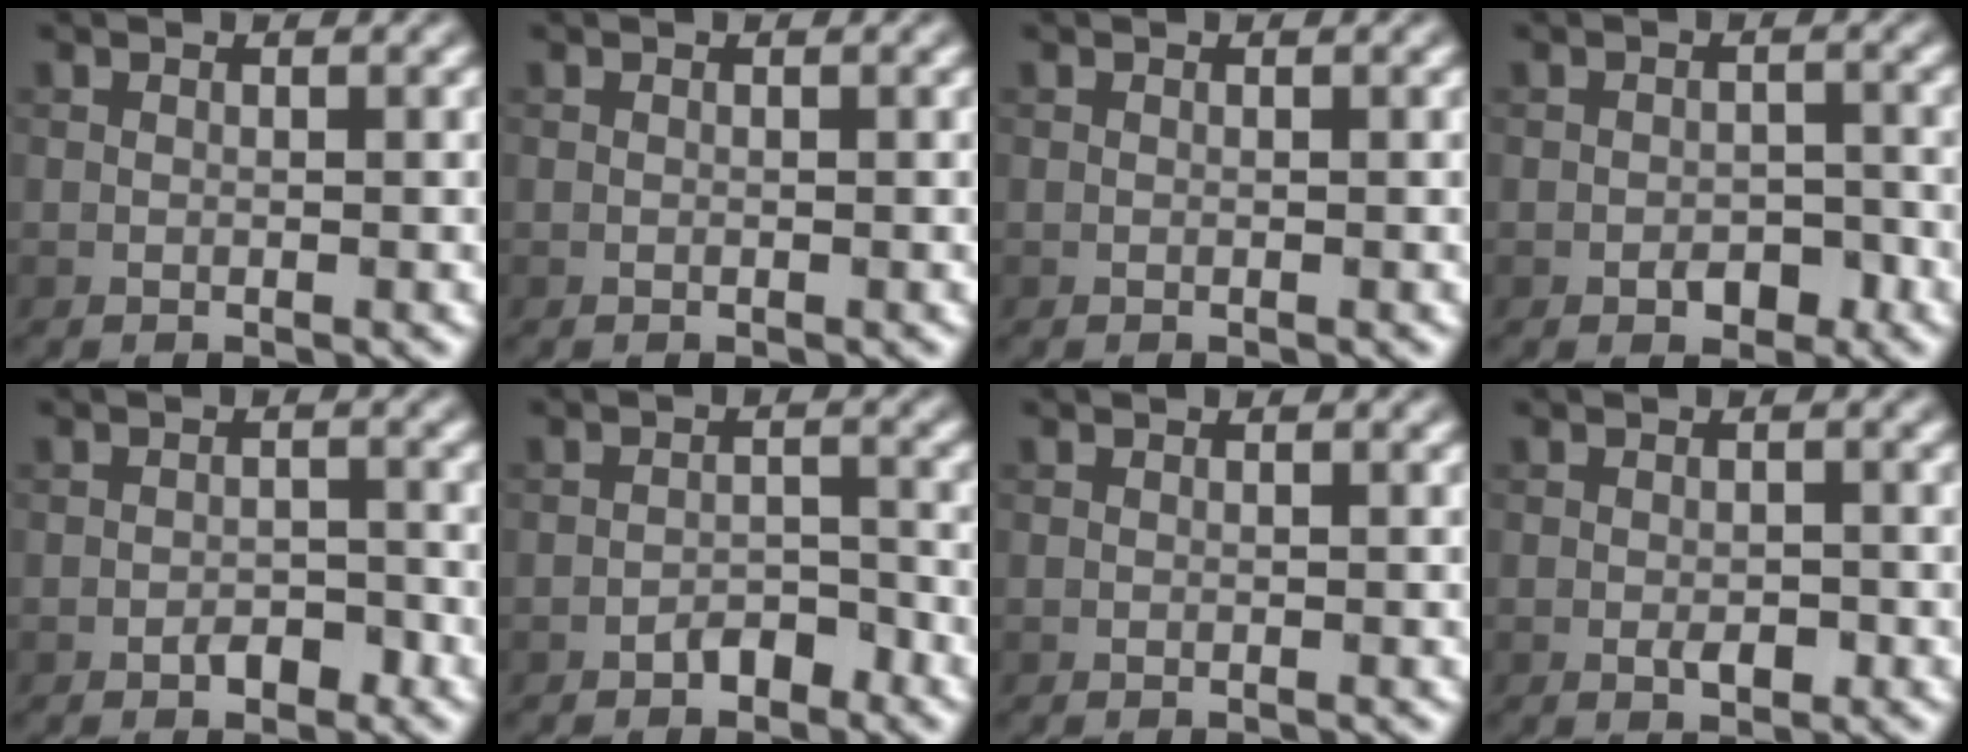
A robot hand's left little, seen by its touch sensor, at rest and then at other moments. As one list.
[{"total": 0.0}, {"total": 0.0}, {"total": 2.1, "force": [-1.1, 1.3, 1.3], "torque": [-0.015, 0.001, -0.018]}, {"total": 1.7, "force": [-1.0, 0.9, 1.0], "torque": [-0.012, 0.003, -0.018]}, {"total": 2.0, "force": [-1.4, 1.0, 0.9], "torque": [-0.011, 0.008, -0.026]}, {"total": 0.0}, {"total": 1.6, "force": [-0.5, 0.9, 1.3], "torque": [-0.019, -0.001, -0.009]}]